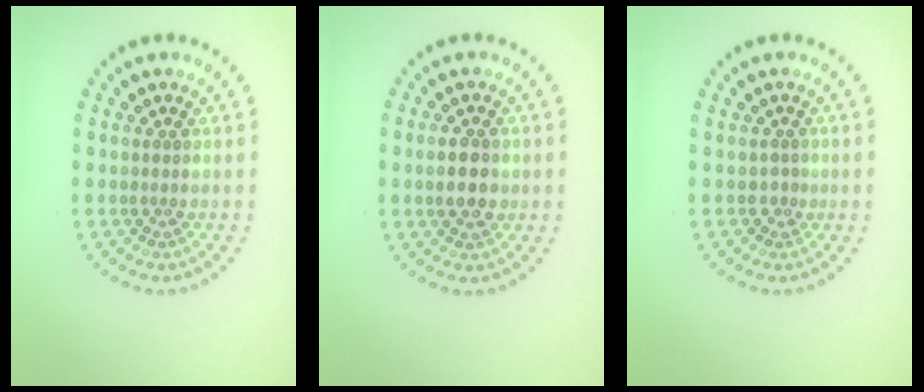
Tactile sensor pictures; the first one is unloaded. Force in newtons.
{"total": 2.8, "press": 2.8, "slide": 0.0}
{"total": 0.5, "press": 0.2, "slide": 0.5}